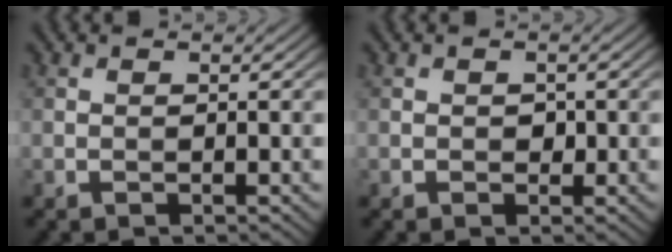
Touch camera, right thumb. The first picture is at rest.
{"total": 1.0, "force": [-0.1, 0.9, 0.5], "torque": [-0.007, -0.006, -0.003]}